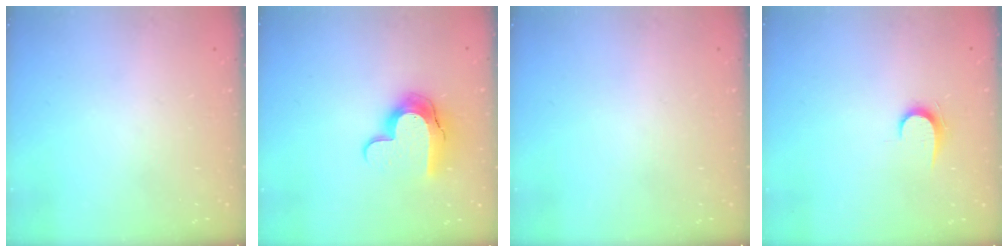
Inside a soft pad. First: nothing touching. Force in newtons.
{"total": 12.3, "press": 12.2, "slide": 1.0}
{"total": 0.0}
{"total": 6.2, "press": 6.2, "slide": 0.7}